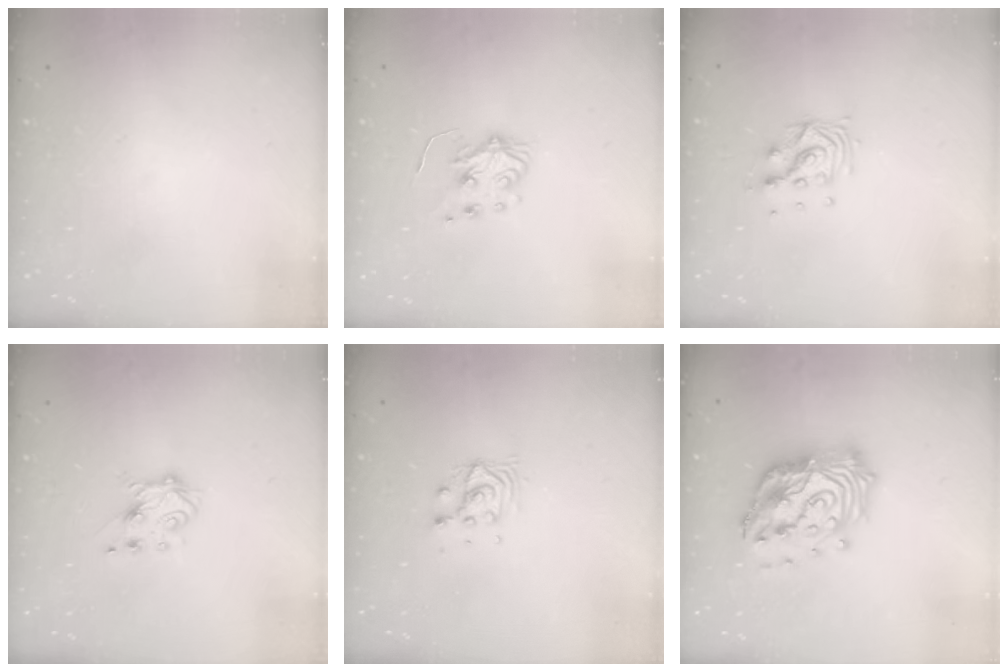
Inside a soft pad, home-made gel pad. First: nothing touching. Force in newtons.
{"total": 5.9, "press": 5.9, "slide": 0.6}
{"total": 8.4, "press": 8.4, "slide": 0.3}
{"total": 5.6, "press": 5.6, "slide": 0.8}
{"total": 6.4, "press": 6.4, "slide": 0.2}
{"total": 20.6, "press": 20.4, "slide": 2.2}